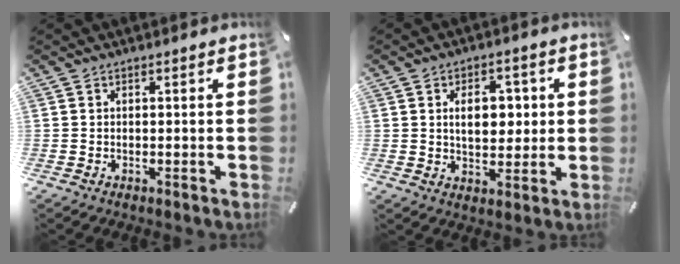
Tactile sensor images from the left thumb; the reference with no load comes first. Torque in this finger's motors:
{"motor_torque": [0.83, 0.84, 0.66, -0.14, 0.04]}